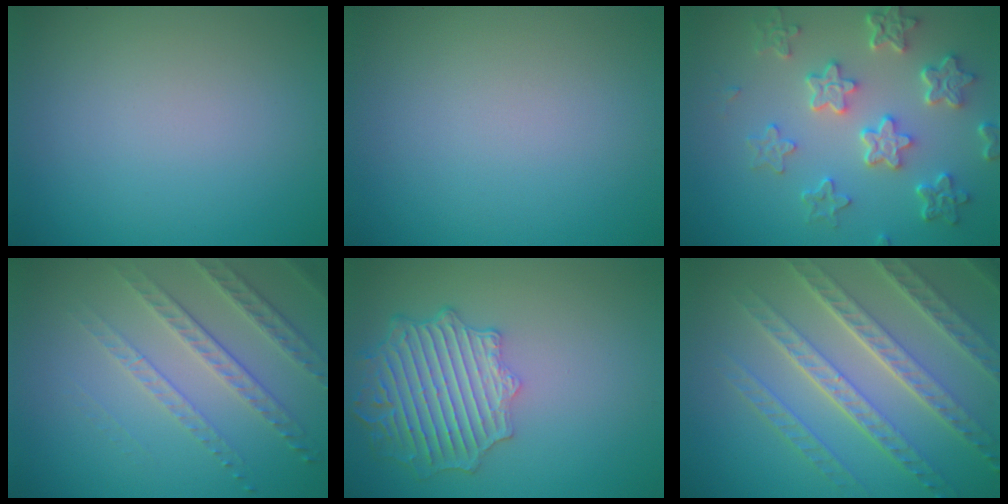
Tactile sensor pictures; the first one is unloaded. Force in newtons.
{"total": 0.0}
{"total": 6.1, "press": 4.6, "slide": 4.0}
{"total": 3.6, "press": 3.2, "slide": 1.5}
{"total": 6.3, "press": 5.2, "slide": 3.6}
{"total": 8.1, "press": 5.6, "slide": 5.8}